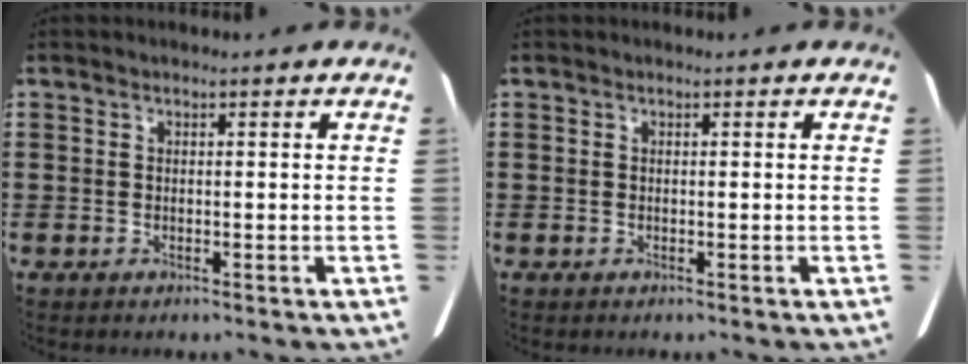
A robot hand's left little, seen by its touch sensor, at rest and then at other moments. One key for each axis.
{"total": 0.0}